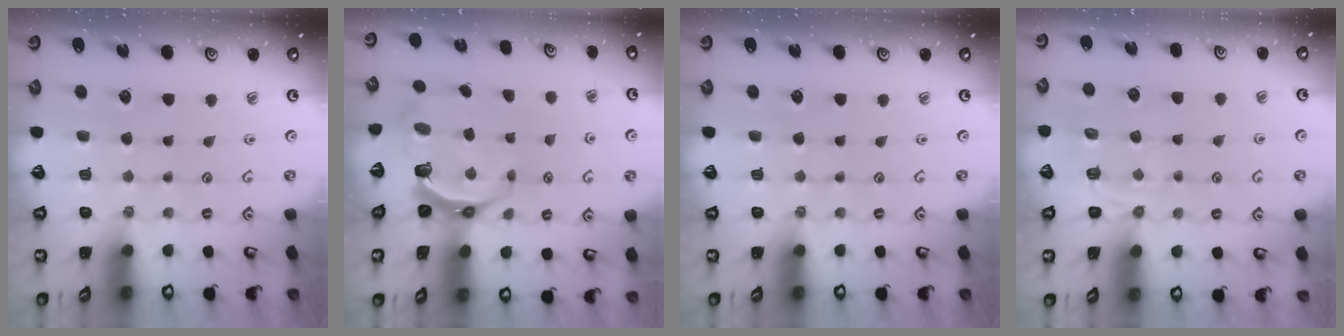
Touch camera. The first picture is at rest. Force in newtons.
{"total": 7.8, "press": 6.6, "slide": 4.3}
{"total": 0.0}
{"total": 2.8, "press": 2.2, "slide": 1.8}